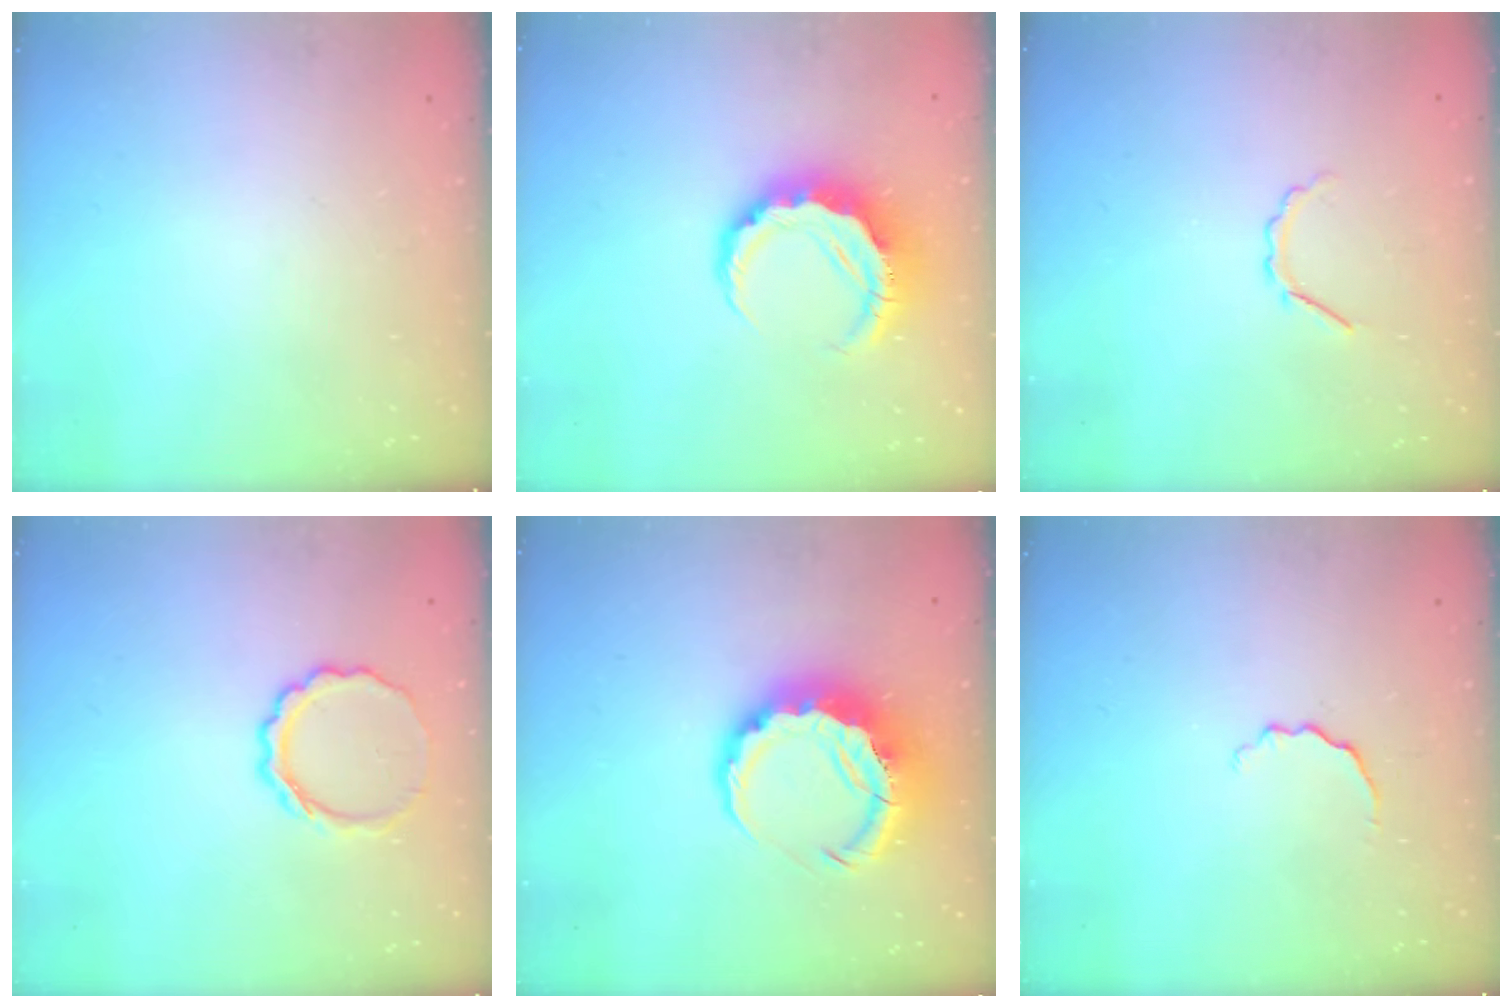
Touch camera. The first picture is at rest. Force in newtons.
{"total": 8.8, "press": 8.6, "slide": 1.6}
{"total": 2.9, "press": 2.7, "slide": 1.0}
{"total": 7.7, "press": 7.5, "slide": 1.4}
{"total": 10.2, "press": 9.9, "slide": 2.3}
{"total": 2.9, "press": 2.8, "slide": 0.8}